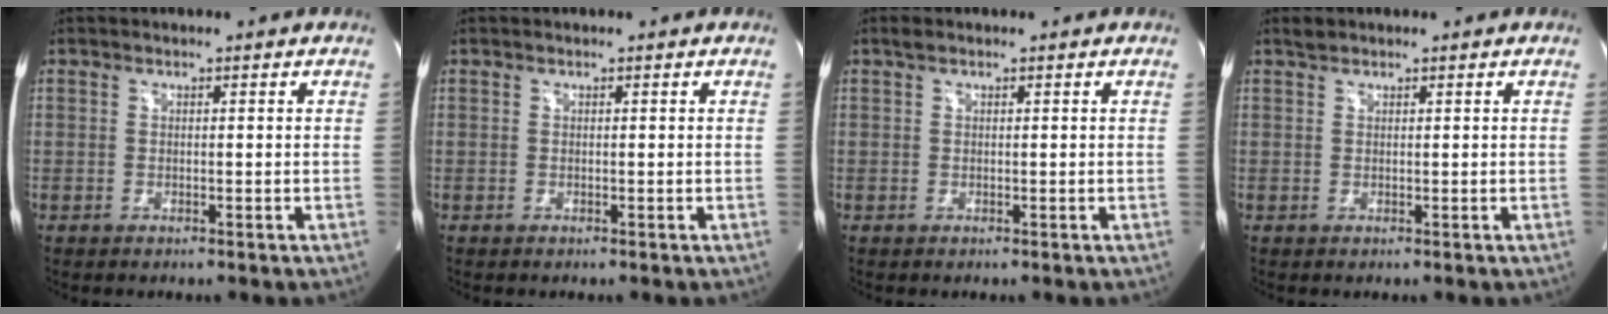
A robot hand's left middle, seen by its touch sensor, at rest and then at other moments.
{"total": 0.0}
{"total": 0.7, "force": [0.6, 0.3, 0.3], "torque": [-0.006, 0.009, 0.010]}
{"total": 0.9, "force": [0.8, 0.3, 0.1], "torque": [-0.004, 0.006, 0.016]}